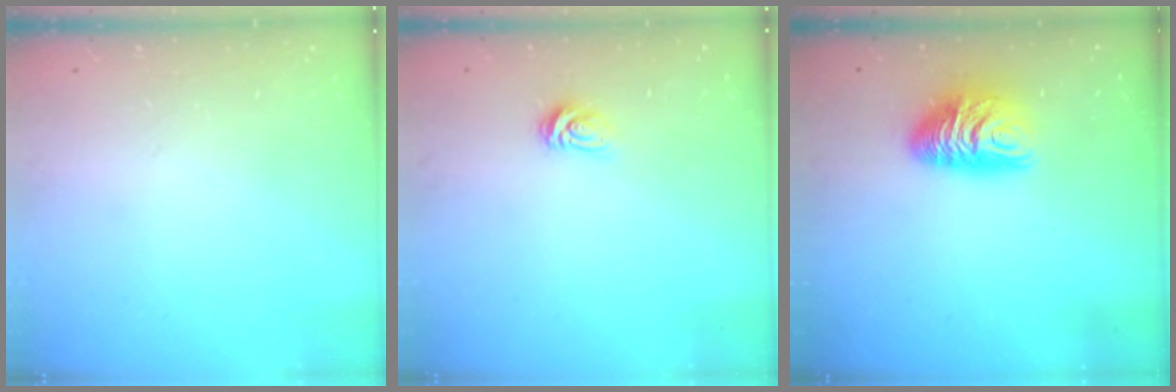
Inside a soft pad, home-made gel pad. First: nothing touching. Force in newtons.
{"total": 4.6, "press": 4.6, "slide": 0.5}
{"total": 11.0, "press": 10.9, "slide": 0.8}